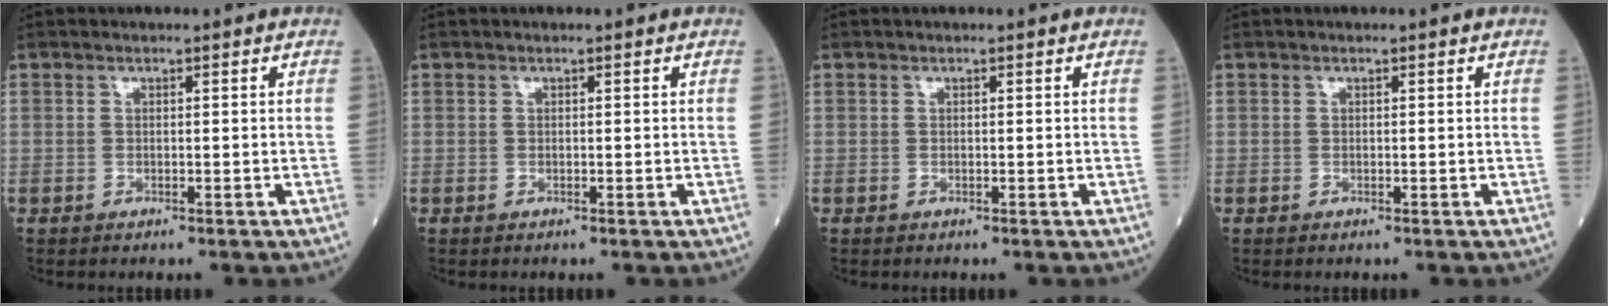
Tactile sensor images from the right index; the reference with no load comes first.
{"total": 0.0}
{"total": 0.0}
{"total": 0.0}